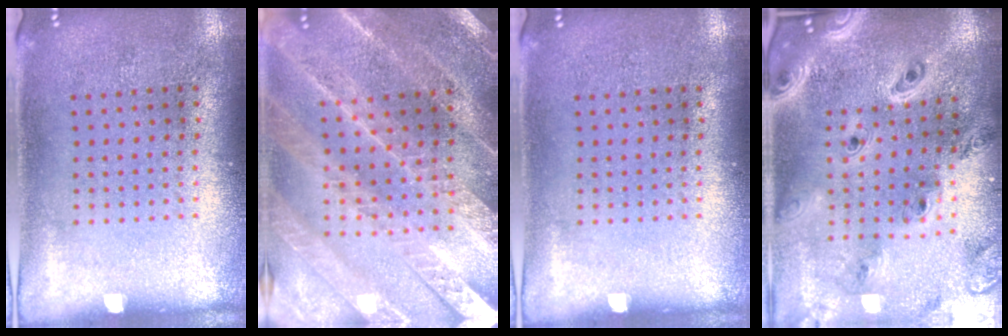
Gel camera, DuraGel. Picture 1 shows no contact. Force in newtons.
{"total": 2.5, "press": 2.5, "slide": 0.3}
{"total": 0.0}
{"total": 2.9, "press": 2.4, "slide": 1.6}